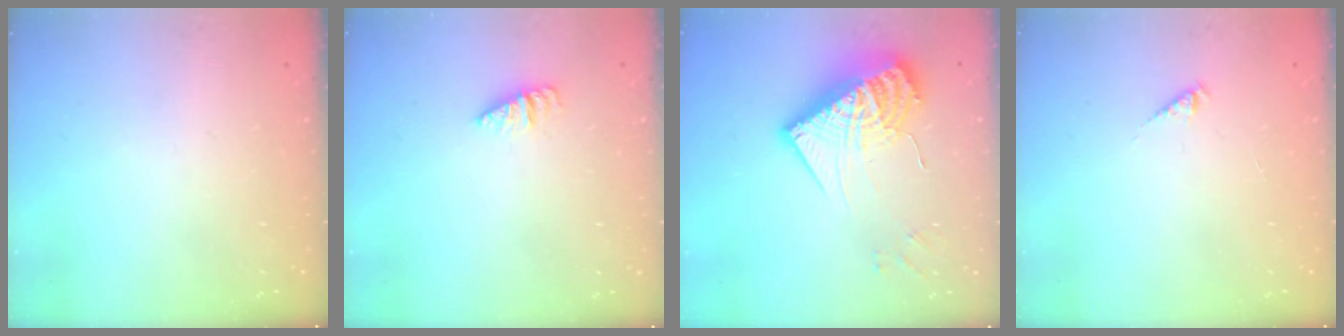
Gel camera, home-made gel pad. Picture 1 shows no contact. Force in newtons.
{"total": 2.1, "press": 2.1, "slide": 0.3}
{"total": 21.2, "press": 21.1, "slide": 1.8}
{"total": 0.5, "press": 0.5, "slide": 0.2}